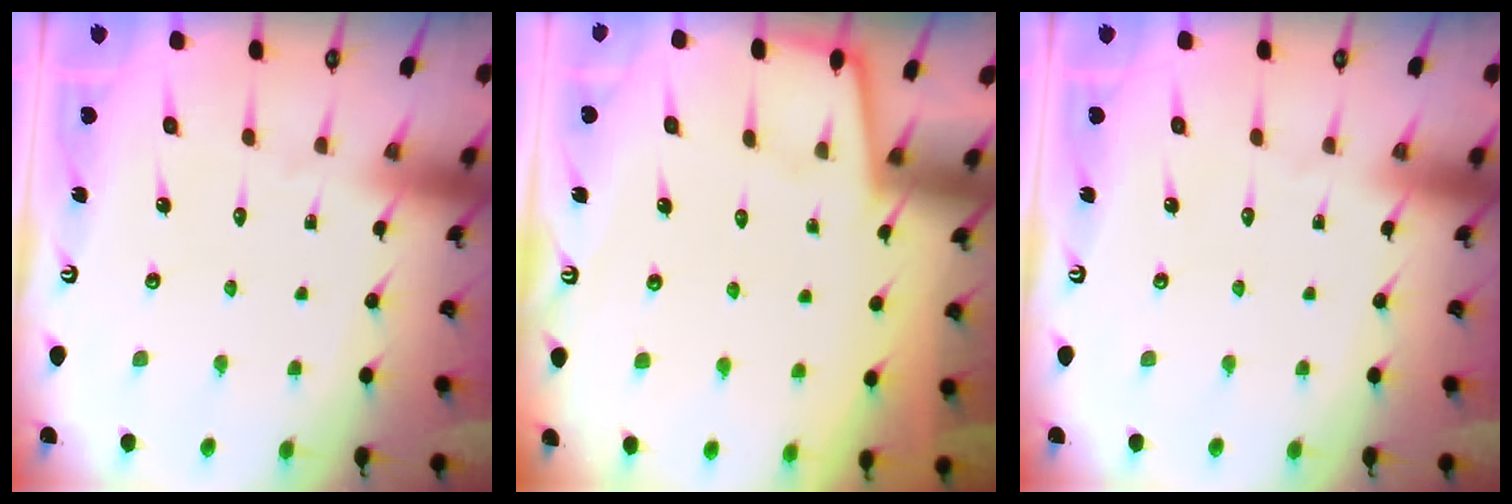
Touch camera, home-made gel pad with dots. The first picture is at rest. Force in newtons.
{"total": 2.3, "press": 2.3, "slide": 0.3}
{"total": 0.0}